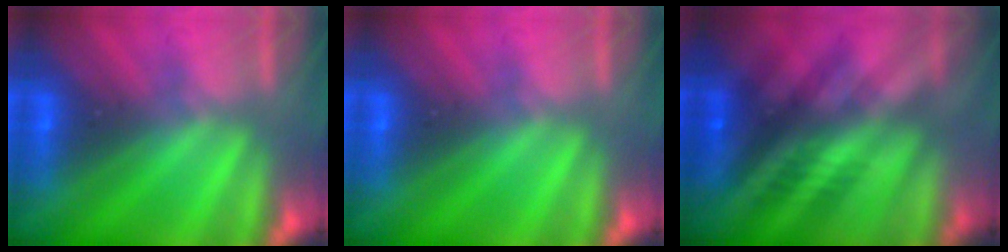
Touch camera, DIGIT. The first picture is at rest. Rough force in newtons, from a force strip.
{"total": 0.0}
{"total": 2.6}